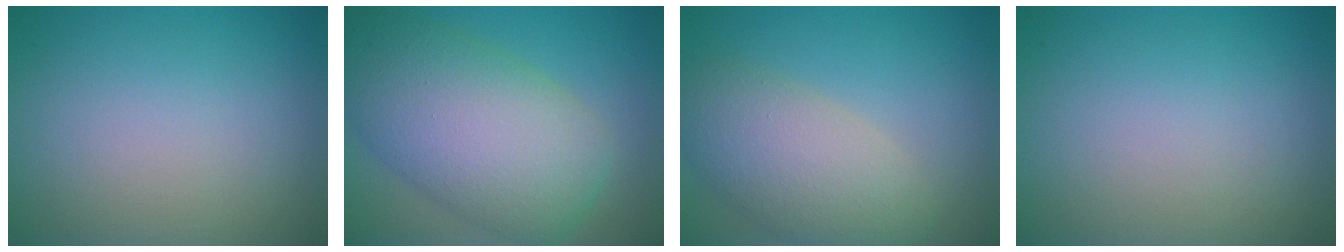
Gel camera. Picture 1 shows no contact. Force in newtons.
{"total": 11.2, "press": 11.2, "slide": 0.3}
{"total": 6.5, "press": 6.5, "slide": 0.4}
{"total": 0.0}